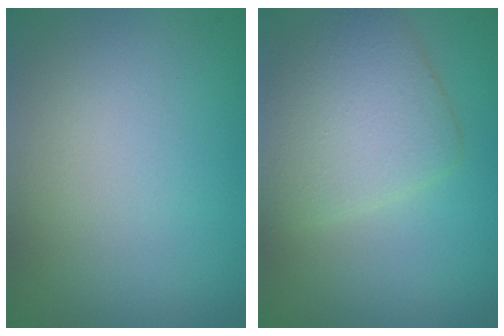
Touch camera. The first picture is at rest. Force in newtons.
{"total": 4.4, "press": 4.4, "slide": 0.1}